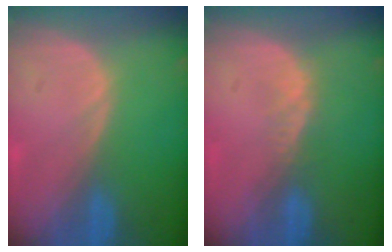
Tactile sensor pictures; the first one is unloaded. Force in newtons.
{"total": 2.1, "press": 1.5, "slide": 1.4}